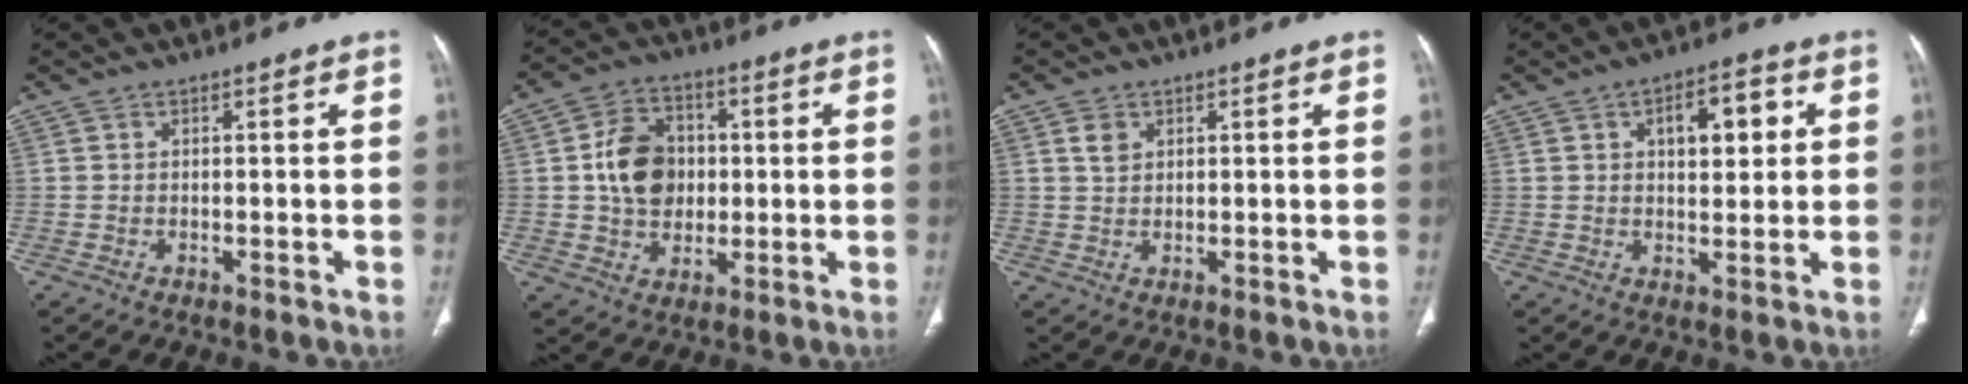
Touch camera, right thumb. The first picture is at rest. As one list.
[{"total": 11.5, "force": [0.7, 9.1, 6.9], "torque": [-0.089, 0.009, 0.012]}, {"total": 2.5, "force": [1.2, 1.8, 1.3], "torque": [-0.015, -0.003, 0.027]}, {"total": 8.1, "force": [2.3, 3.9, 6.6], "torque": [-0.072, 0.003, 0.032]}]